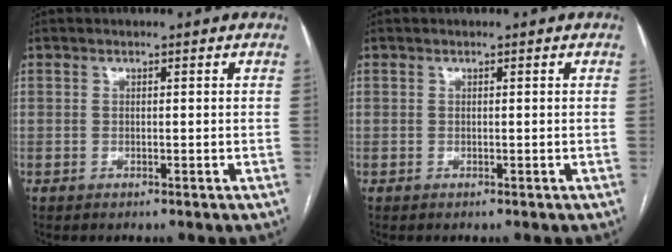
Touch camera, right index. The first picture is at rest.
{"total": 0.0}